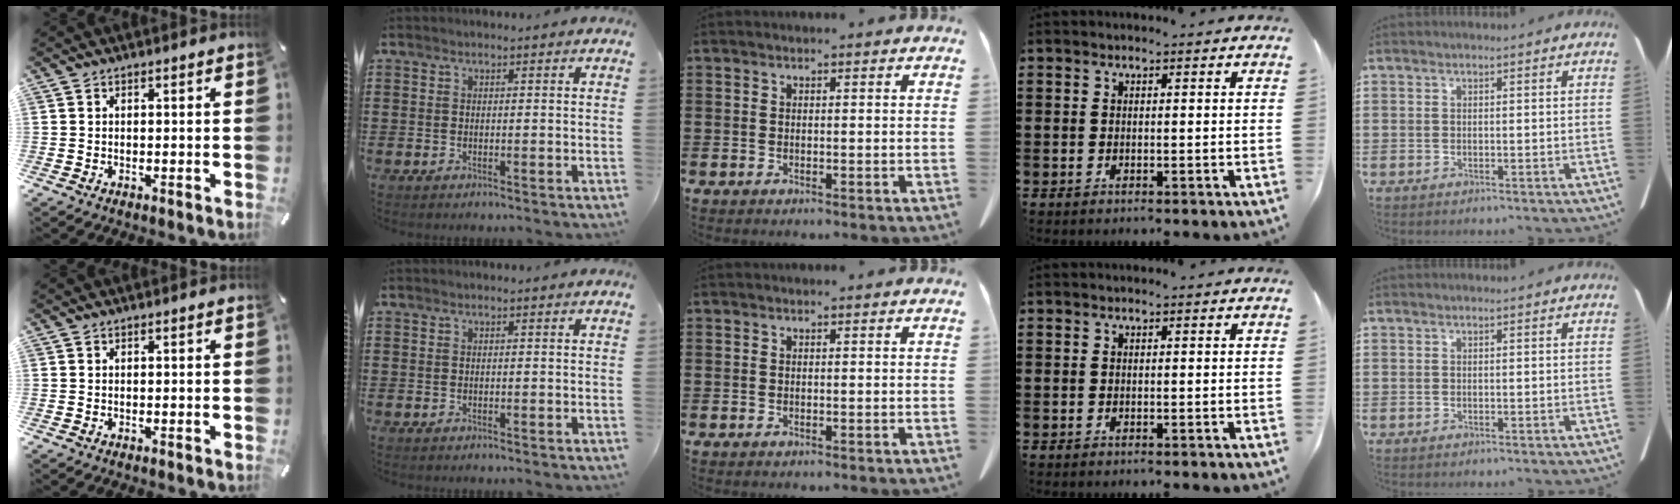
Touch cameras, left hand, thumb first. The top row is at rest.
{}